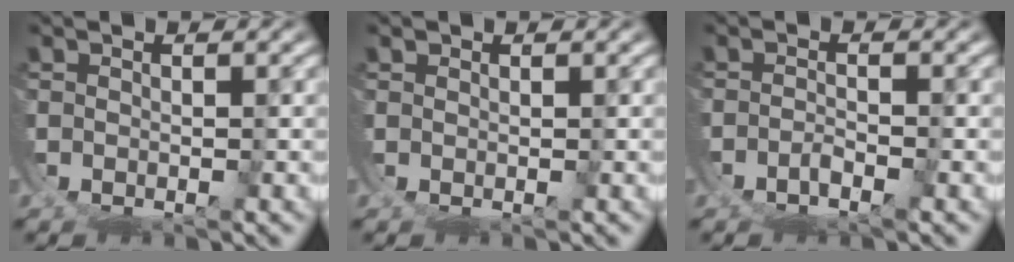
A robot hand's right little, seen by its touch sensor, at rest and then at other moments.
{"total": 0.7, "force": [0.6, -0.1, -0.3], "torque": [0.009, 0.002, 0.009]}
{"total": 3.0, "force": [-2.3, 1.7, 1.0], "torque": [-0.030, -0.022, -0.027]}